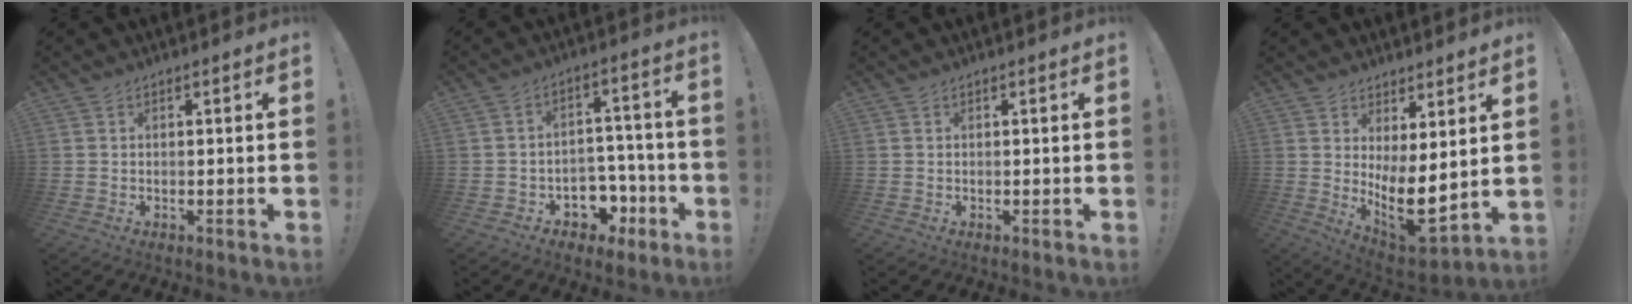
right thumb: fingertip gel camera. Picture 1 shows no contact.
{"total": 8.4, "force": [-3.7, 6.9, 3.1], "torque": [-0.026, 0.034, -0.054]}
{"total": 0.0}
{"total": 11.4, "force": [0.9, 5.1, 10.2], "torque": [-0.155, -0.039, 0.030]}